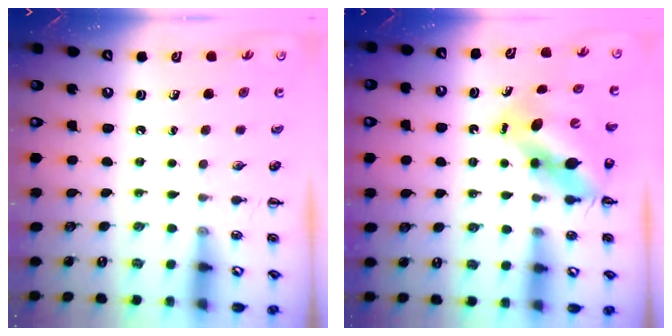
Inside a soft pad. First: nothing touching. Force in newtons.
{"total": 10.3, "press": 9.9, "slide": 2.8}